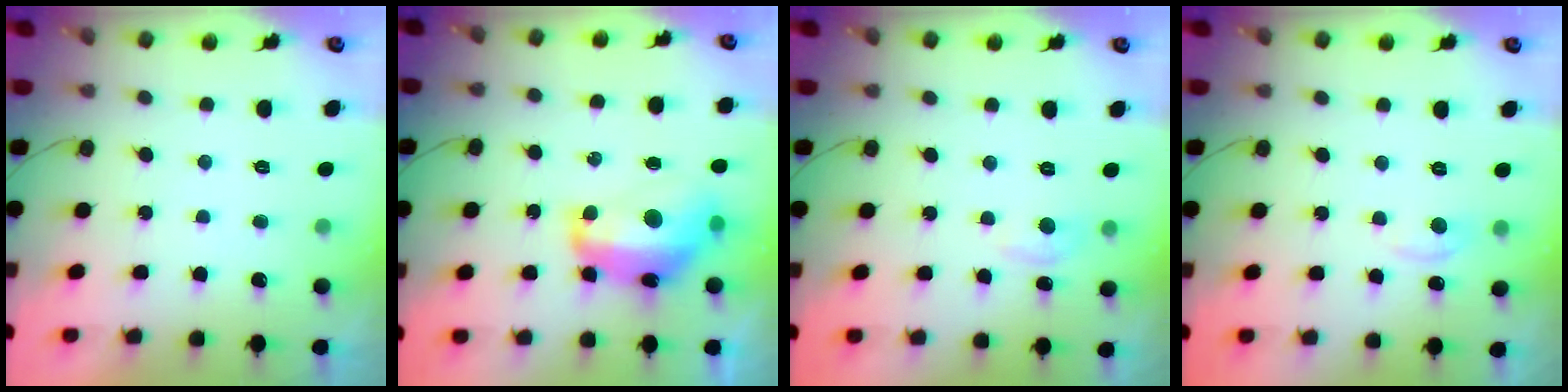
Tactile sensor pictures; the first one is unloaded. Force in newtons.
{"total": 15.2, "press": 15.2, "slide": 1.4}
{"total": 5.0, "press": 5.0, "slide": 0.5}
{"total": 3.5, "press": 3.5, "slide": 0.5}